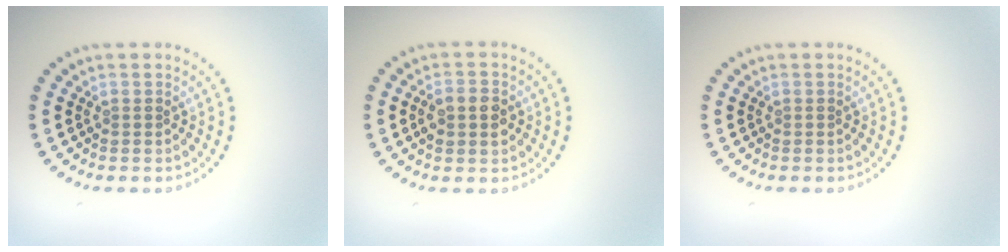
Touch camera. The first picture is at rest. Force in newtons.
{"total": 3.0, "press": 3.0, "slide": 0.1}
{"total": 0.0}